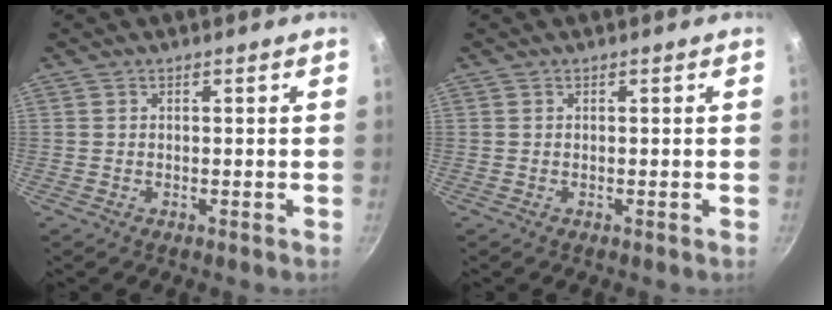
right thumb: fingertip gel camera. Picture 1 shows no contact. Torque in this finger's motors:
{"motor_torque": [-0.22, 0.22, -0.05, 0.22, 0.04]}